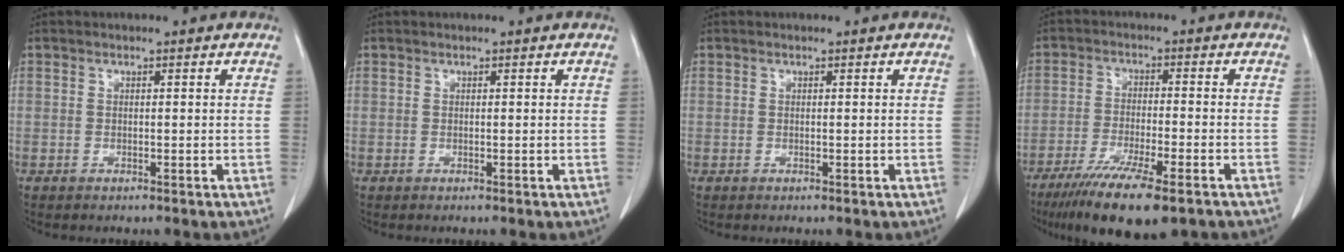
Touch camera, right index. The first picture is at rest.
{"total": 0.0}
{"total": 0.0}
{"total": 13.7, "force": [-9.7, 1.9, 9.4], "torque": [-0.154, -0.034, -0.154]}